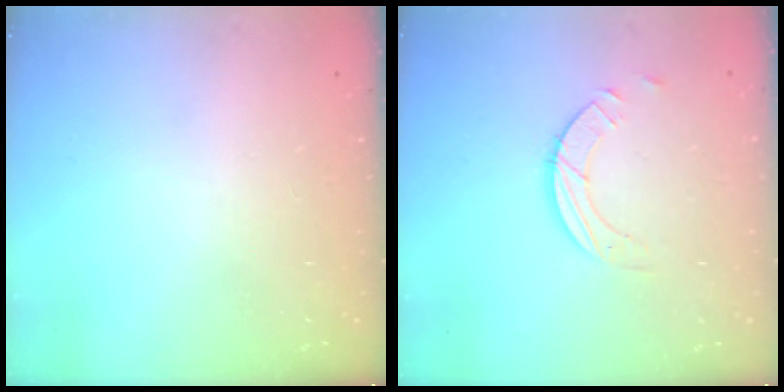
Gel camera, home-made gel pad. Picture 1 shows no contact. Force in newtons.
{"total": 3.9, "press": 3.9, "slide": 0.4}